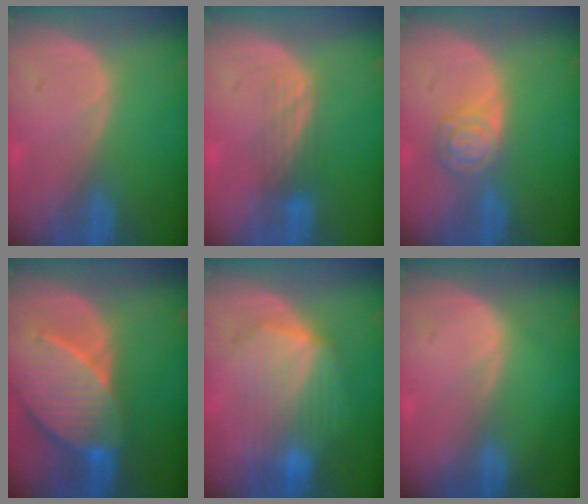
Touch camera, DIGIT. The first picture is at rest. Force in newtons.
{"total": 3.5, "press": 3.0, "slide": 1.9}
{"total": 5.3, "press": 4.6, "slide": 2.6}
{"total": 10.1, "press": 8.9, "slide": 4.7}
{"total": 7.8, "press": 7.8, "slide": 0.1}
{"total": 0.6, "press": 0.6, "slide": 0.1}